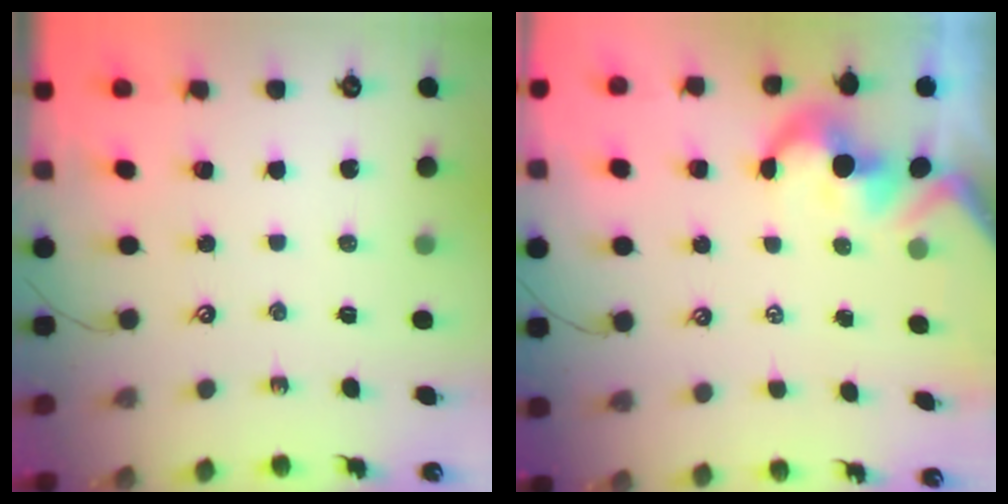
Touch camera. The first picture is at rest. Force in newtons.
{"total": 1.7, "press": 1.4, "slide": 0.9}